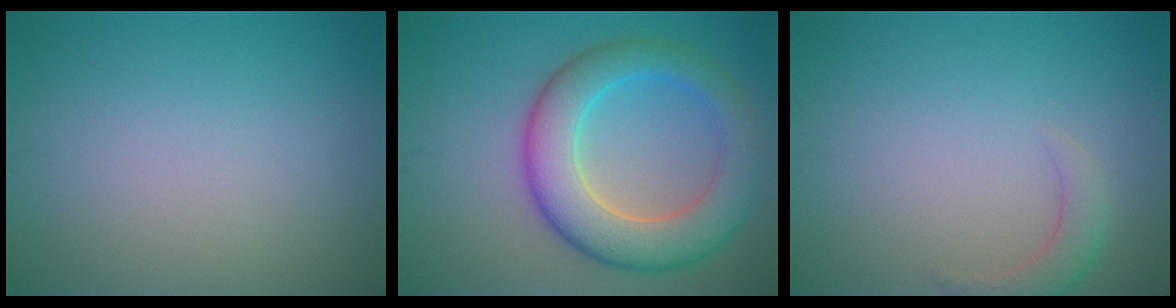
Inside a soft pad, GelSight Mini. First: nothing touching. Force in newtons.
{"total": 8.0, "press": 8.0, "slide": 0.3}
{"total": 2.1, "press": 2.1, "slide": 0.2}